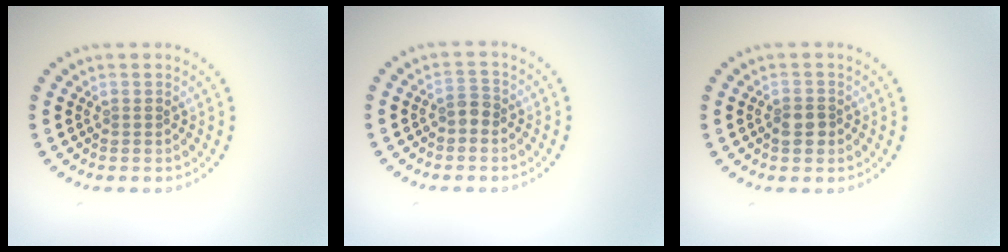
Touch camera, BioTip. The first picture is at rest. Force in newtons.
{"total": 1.4, "press": 1.2, "slide": 0.6}
{"total": 1.8, "press": 1.7, "slide": 0.7}